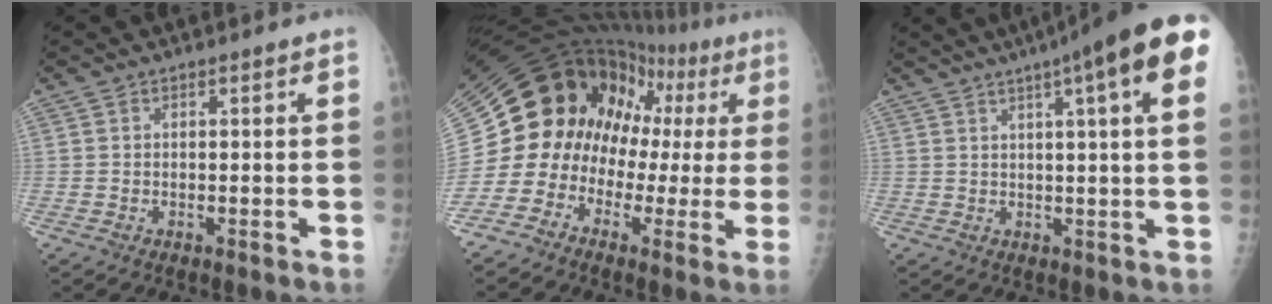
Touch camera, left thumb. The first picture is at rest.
{"total": 19.2, "force": [-0.8, 15.6, 11.2], "torque": [-0.152, 0.090, -0.018]}
{"total": 16.9, "force": [8.2, 2.0, 14.6], "torque": [-0.205, 0.012, 0.095]}